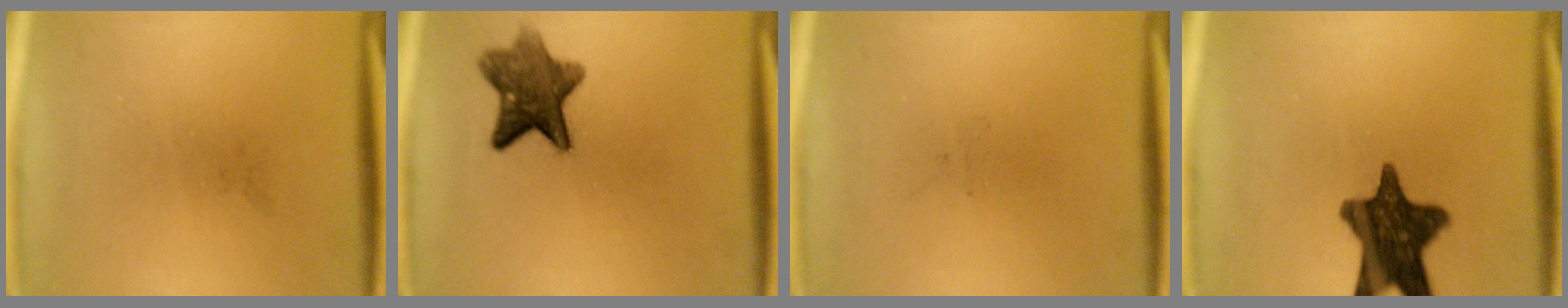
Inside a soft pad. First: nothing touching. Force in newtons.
{"total": 8.3}
{"total": 0.0}
{"total": 13.4}